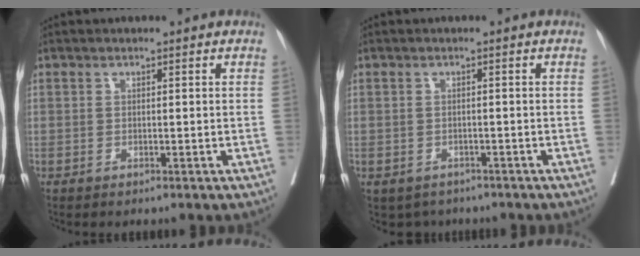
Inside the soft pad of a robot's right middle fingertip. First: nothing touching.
{"total": 3.5, "force": [-2.5, 2.3, 0.5], "torque": [-0.003, 0.004, -0.034]}